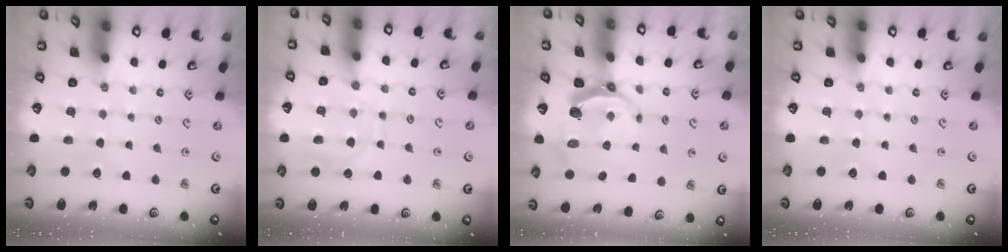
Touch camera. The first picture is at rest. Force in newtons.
{"total": 10.2, "press": 10.2, "slide": 0.9}
{"total": 5.7, "press": 4.8, "slide": 3.1}
{"total": 0.0}